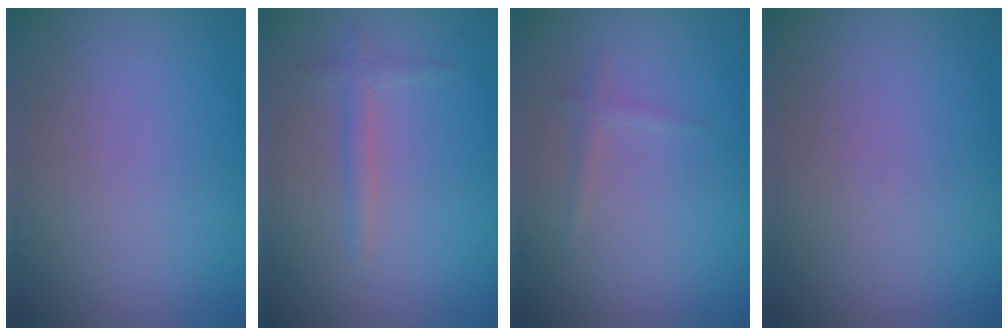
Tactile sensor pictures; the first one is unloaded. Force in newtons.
{"total": 1.3, "press": 1.3, "slide": 0.0}
{"total": 0.8, "press": 0.8, "slide": 0.0}
{"total": 0.0}